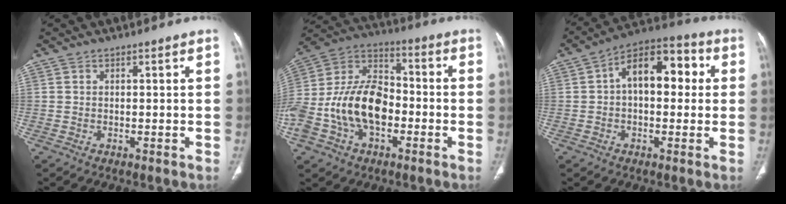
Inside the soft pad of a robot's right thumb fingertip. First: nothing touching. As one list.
[{"total": 20.2, "force": [-4.6, 13.0, 14.7], "torque": [-0.285, 0.047, -0.081]}, {"total": 13.2, "force": [1.9, 7.7, 10.6], "torque": [-0.128, 0.038, 0.017]}]